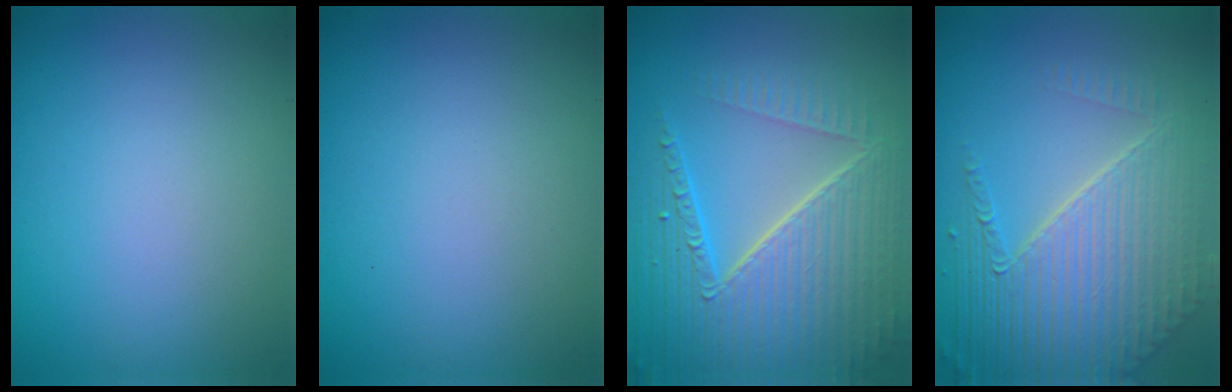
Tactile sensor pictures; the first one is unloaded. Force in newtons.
{"total": 0.0}
{"total": 8.9, "press": 5.9, "slide": 6.7}
{"total": 8.7, "press": 5.8, "slide": 6.5}